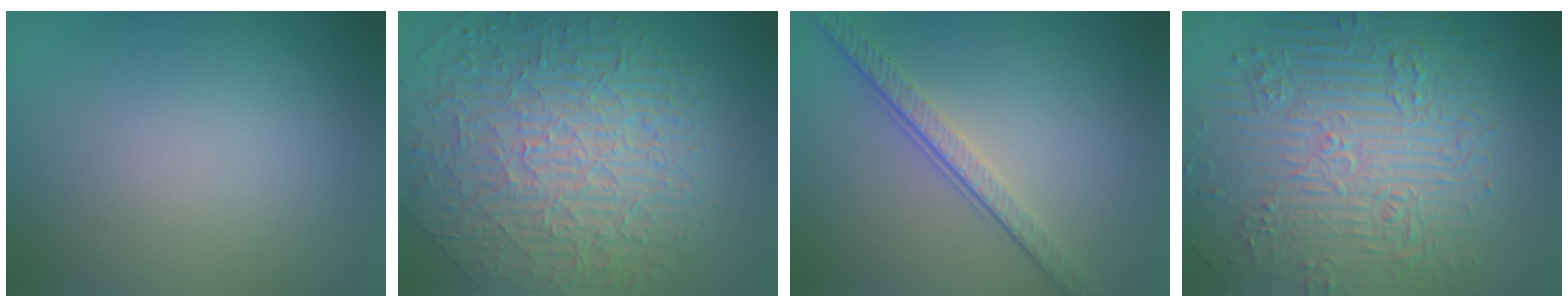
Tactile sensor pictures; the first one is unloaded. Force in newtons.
{"total": 10.0, "press": 6.6, "slide": 7.5}
{"total": 3.8, "press": 2.8, "slide": 2.7}
{"total": 11.0, "press": 7.4, "slide": 8.2}